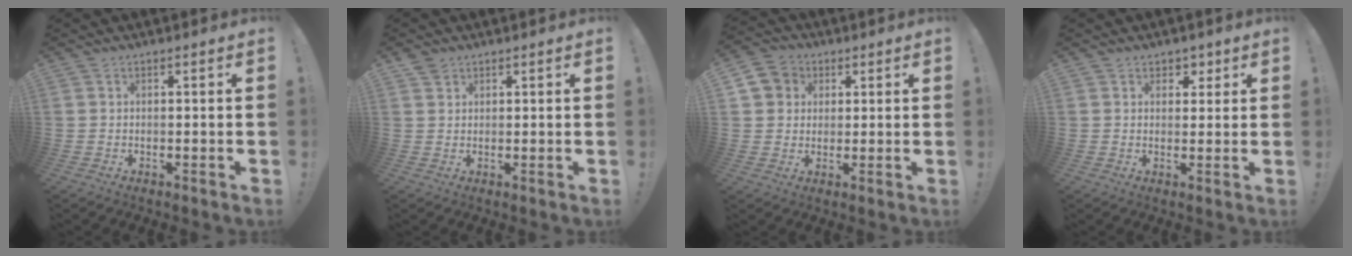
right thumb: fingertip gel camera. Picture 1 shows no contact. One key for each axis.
{"total": 2.1, "fx": 1.7, "fy": 1.1, "fz": 0.7, "tx": -0.006, "ty": -0.009, "tz": 0.031}
{"total": 7.0, "fx": 2.2, "fy": 6.3, "fz": 1.9, "tx": -0.031, "ty": -0.006, "tz": 0.045}
{"total": 3.3, "fx": 1.7, "fy": 2.7, "fz": 0.7, "tx": 0.004, "ty": -0.007, "tz": 0.028}